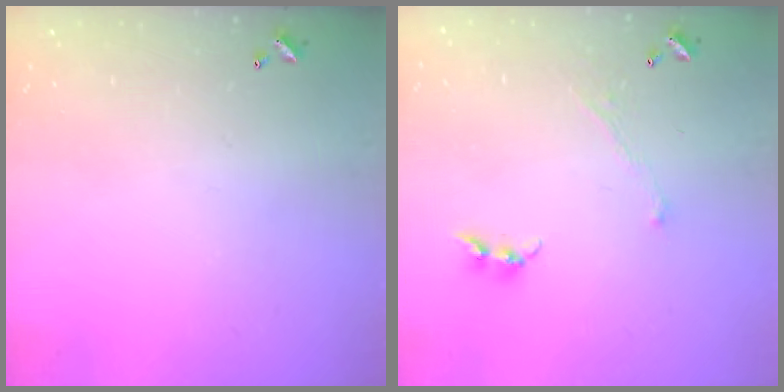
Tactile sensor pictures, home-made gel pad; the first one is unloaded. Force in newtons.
{"total": 1.3, "press": 1.2, "slide": 0.5}